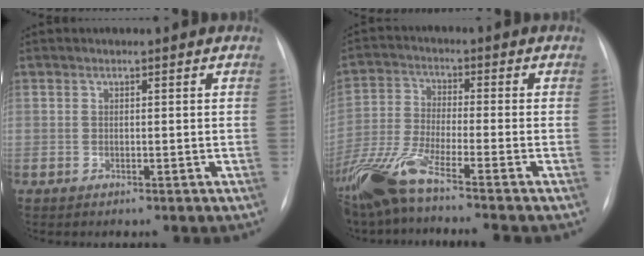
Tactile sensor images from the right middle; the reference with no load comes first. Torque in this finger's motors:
{"motor_torque": [1.08, -1.05, 0.44, 0.16]}